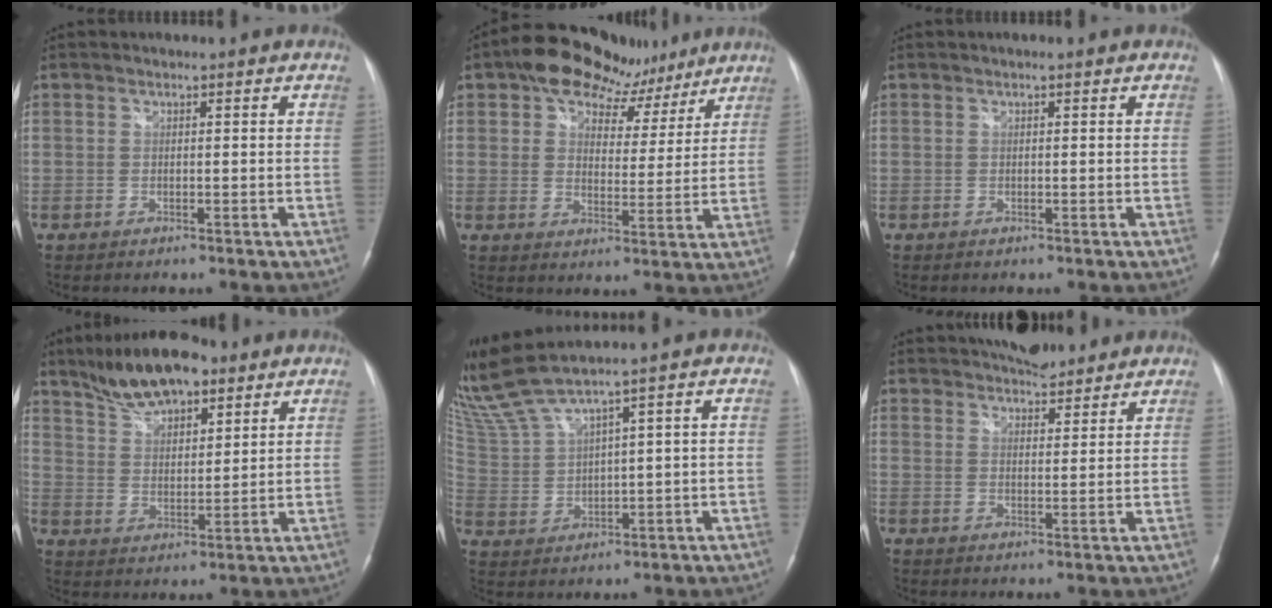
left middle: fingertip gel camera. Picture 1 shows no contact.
{"total": 12.2, "force": [8.3, 7.1, 5.5], "torque": [-0.066, 0.029, 0.121]}
{"total": 0.0}
{"total": 11.9, "force": [8.8, 4.2, 6.9], "torque": [-0.120, 0.011, 0.154]}
{"total": 8.2, "force": [7.1, -1.2, 3.9], "torque": [-0.103, 0.007, 0.157]}
{"total": 7.3, "force": [6.5, 2.3, 2.3], "torque": [-0.034, 0.010, 0.098]}